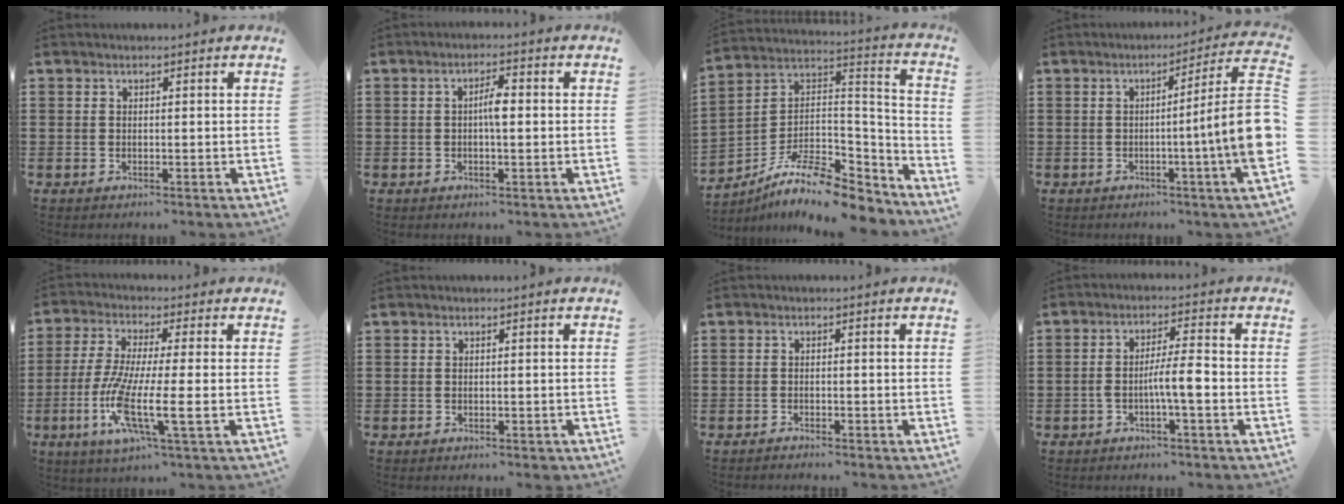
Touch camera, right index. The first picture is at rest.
{"total": 3.2, "force": [-0.1, 0.9, 3.1], "torque": [-0.057, 0.001, -0.004]}
{"total": 11.2, "force": [-8.8, 3.3, 6.1], "torque": [-0.117, 0.012, -0.168]}
{"total": 11.2, "force": [-1.1, 0.1, 11.1], "torque": [-0.180, -0.031, -0.028]}
{"total": 10.3, "force": [-3.2, 1.0, 9.8], "torque": [-0.223, -0.025, -0.070]}
{"total": 0.6, "force": [-0.5, 0.4, 0.2], "torque": [-0.006, 0.000, -0.010]}
{"total": 1.1, "force": [-1.1, 0.0, 0.0], "torque": [-0.003, 0.000, -0.024]}
{"total": 5.3, "force": [-1.5, 0.7, 5.0], "torque": [-0.087, 0.005, -0.031]}